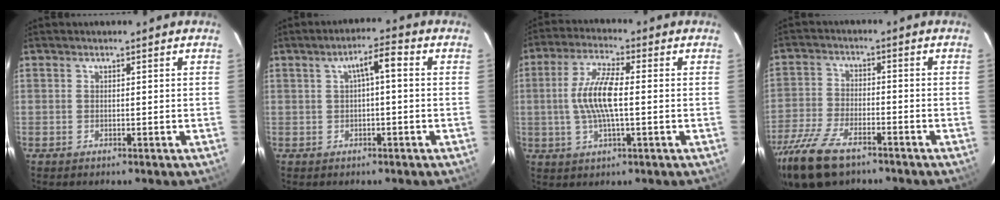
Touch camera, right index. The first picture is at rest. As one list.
[{"total": 4.2, "force": [0.5, 0.9, 4.1], "torque": [-0.074, 0.017, 0.013]}, {"total": 9.4, "force": [-0.3, 2.3, 9.1], "torque": [-0.182, 0.005, -0.006]}, {"total": 14.3, "force": [-10.2, 6.0, 8.0], "torque": [-0.197, -0.032, -0.196]}]